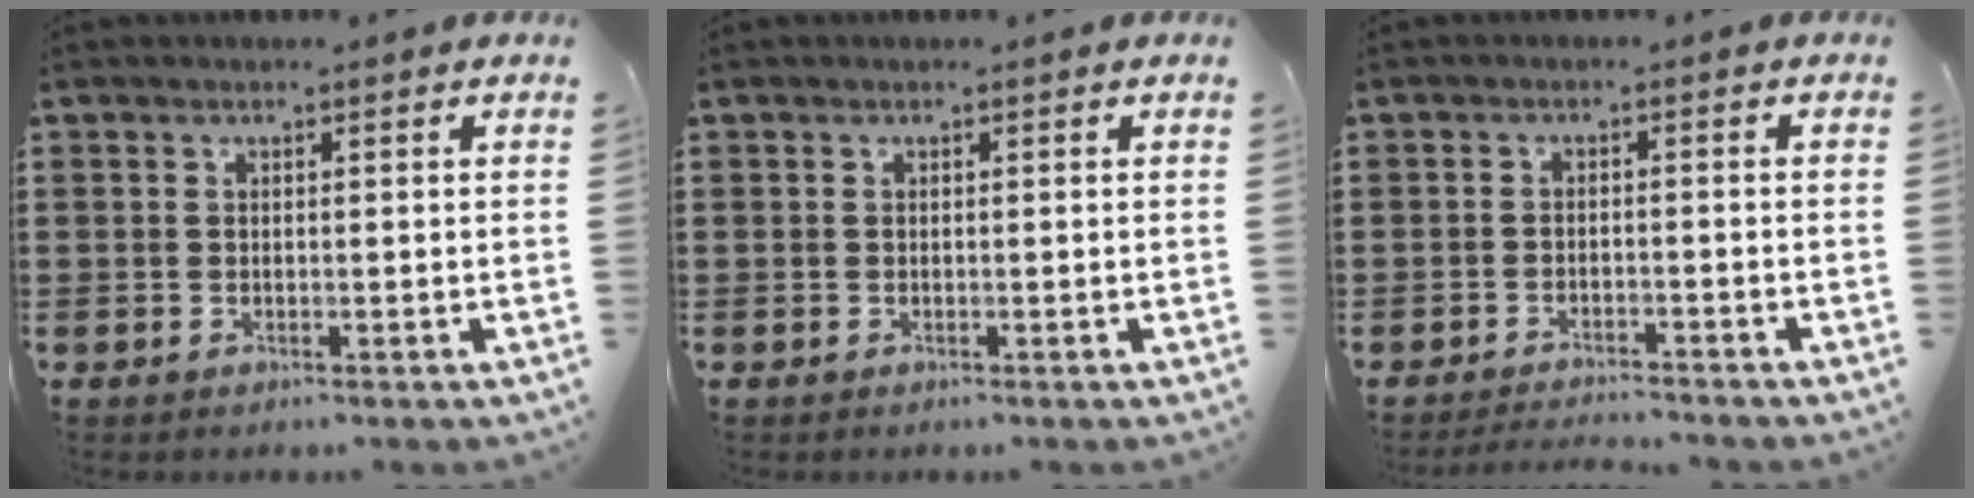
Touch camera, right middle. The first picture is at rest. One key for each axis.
{"total": 0.0}
{"total": 2.3, "fx": -2.3, "fy": 0.0, "fz": 0.3, "tx": -0.008, "ty": 0.000, "tz": -0.047}